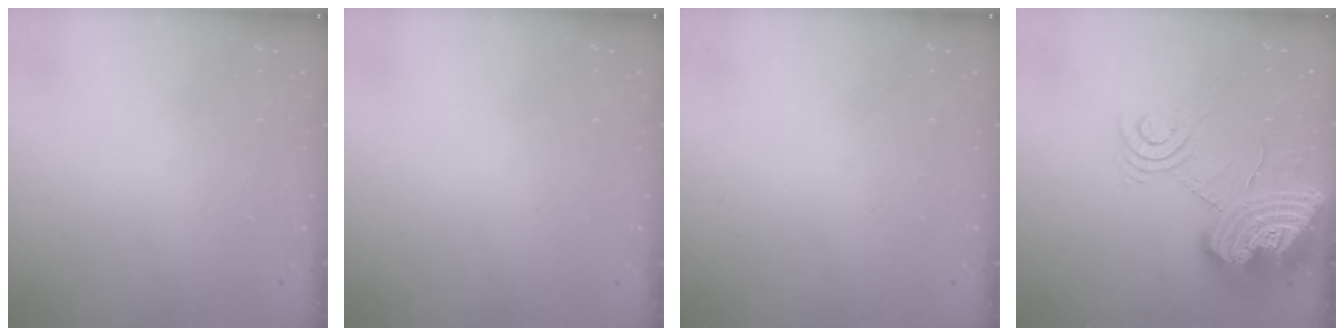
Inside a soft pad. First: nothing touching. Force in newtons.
{"total": 0.0}
{"total": 0.0}
{"total": 18.4, "press": 18.2, "slide": 2.6}